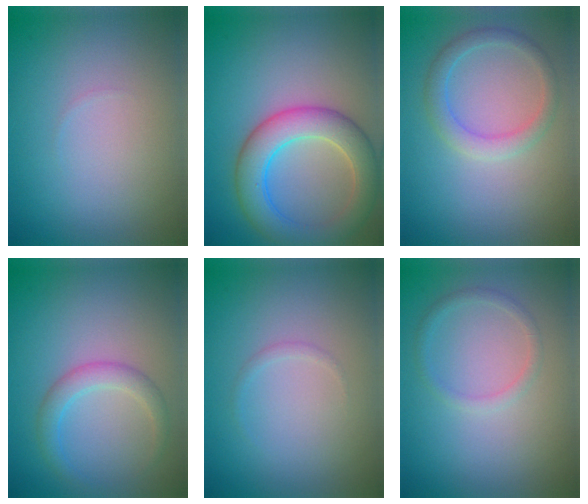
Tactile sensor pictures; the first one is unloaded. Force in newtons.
{"total": 6.4, "press": 6.4, "slide": 0.2}
{"total": 2.5, "press": 2.5, "slide": 0.3}
{"total": 2.4, "press": 2.4, "slide": 0.1}
{"total": 0.6, "press": 0.6, "slide": 0.0}
{"total": 1.2, "press": 1.2, "slide": 0.0}